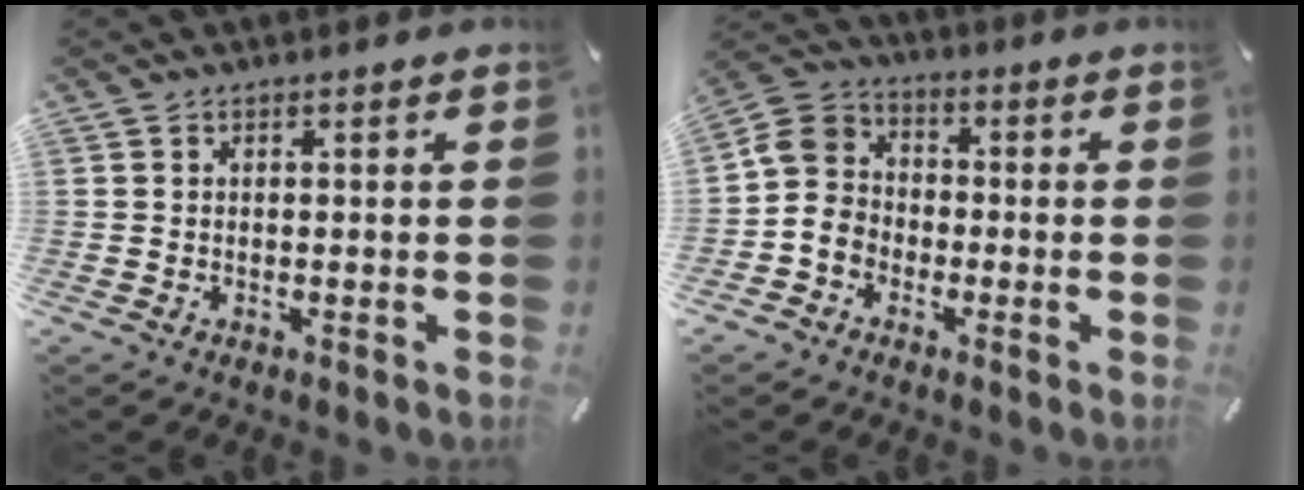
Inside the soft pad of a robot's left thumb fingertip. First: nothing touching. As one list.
[{"total": 8.6, "force": [-2.9, 7.8, 2.2], "torque": [-0.058, 0.032, -0.057]}]